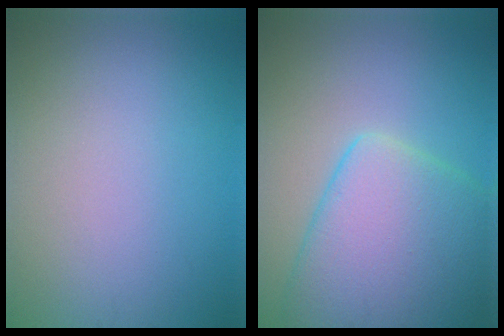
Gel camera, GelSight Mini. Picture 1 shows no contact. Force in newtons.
{"total": 9.6, "press": 9.6, "slide": 0.6}